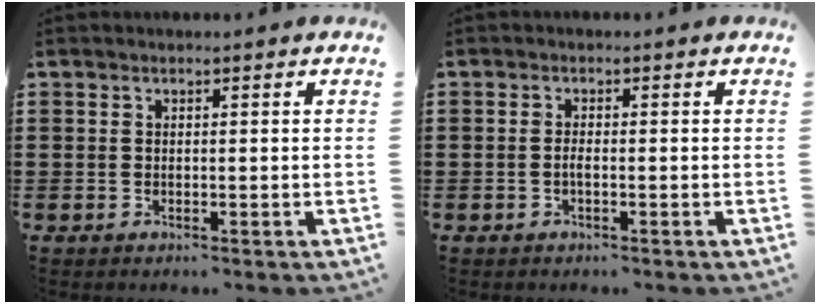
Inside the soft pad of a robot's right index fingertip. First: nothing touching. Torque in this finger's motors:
{"motor_torque": [2.14, 0.00, 0.15, 0.05]}